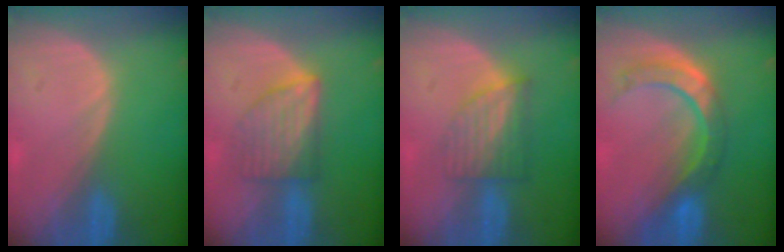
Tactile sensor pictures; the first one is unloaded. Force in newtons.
{"total": 6.0, "press": 6.0, "slide": 0.7}
{"total": 6.2, "press": 5.5, "slide": 2.9}
{"total": 8.3, "press": 7.2, "slide": 4.2}